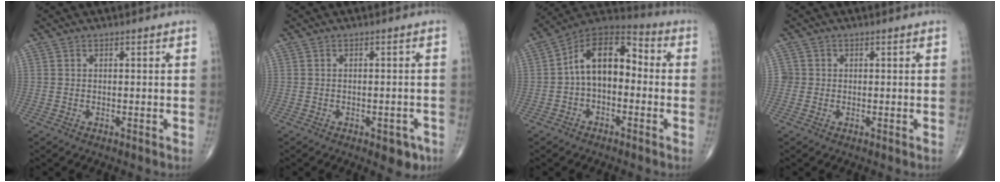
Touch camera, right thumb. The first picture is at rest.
{"total": 4.2, "force": [-2.2, 2.1, 2.9], "torque": [-0.021, 0.009, -0.021]}
{"total": 12.7, "force": [-0.5, 7.9, 10.0], "torque": [-0.134, 0.046, -0.025]}
{"total": 1.6, "force": [-0.1, 1.6, 0.1], "torque": [0.009, 0.006, -0.005]}